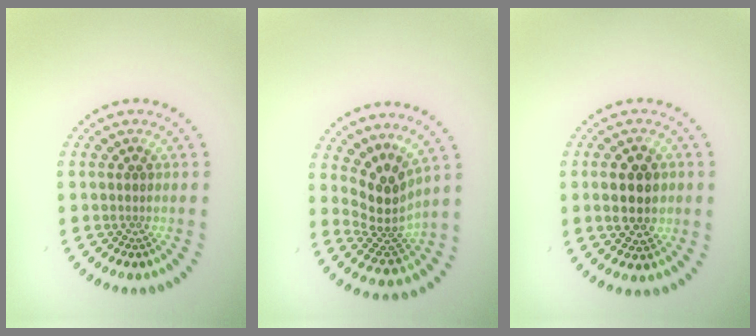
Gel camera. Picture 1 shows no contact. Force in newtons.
{"total": 4.0, "press": 2.8, "slide": 2.8}
{"total": 4.6, "press": 4.6, "slide": 0.1}